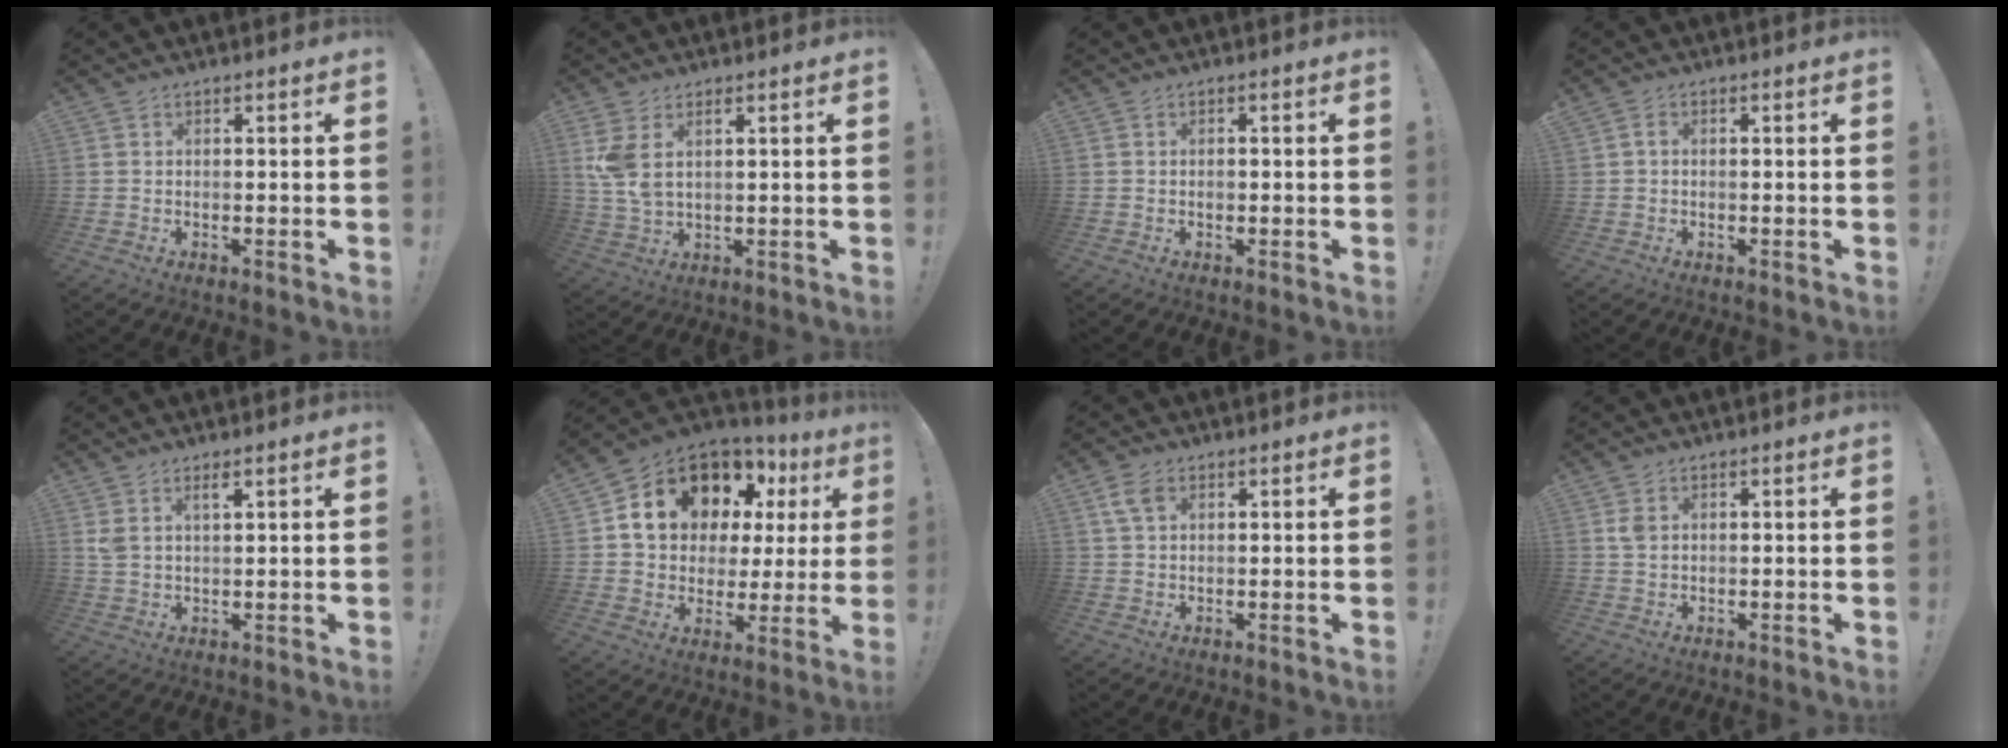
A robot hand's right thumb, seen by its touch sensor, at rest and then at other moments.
{"total": 6.3, "force": [2.8, 3.1, 4.8], "torque": [-0.113, -0.016, 0.050]}
{"total": 0.5, "force": [-0.3, 0.4, 0.3], "torque": [0.002, -0.003, -0.006]}
{"total": 1.1, "force": [-0.1, 0.5, 1.0], "torque": [-0.021, 0.004, -0.003]}
{"total": 3.5, "force": [2.1, 1.3, 2.5], "torque": [-0.042, -0.011, 0.037]}
{"total": 16.0, "force": [8.4, 10.6, 8.5], "torque": [-0.140, -0.051, 0.167]}
{"total": 4.6, "force": [1.9, 2.8, 3.1], "torque": [-0.056, 0.002, 0.038]}
{"total": 2.2, "force": [1.0, 1.5, 1.3], "torque": [-0.017, -0.002, 0.017]}